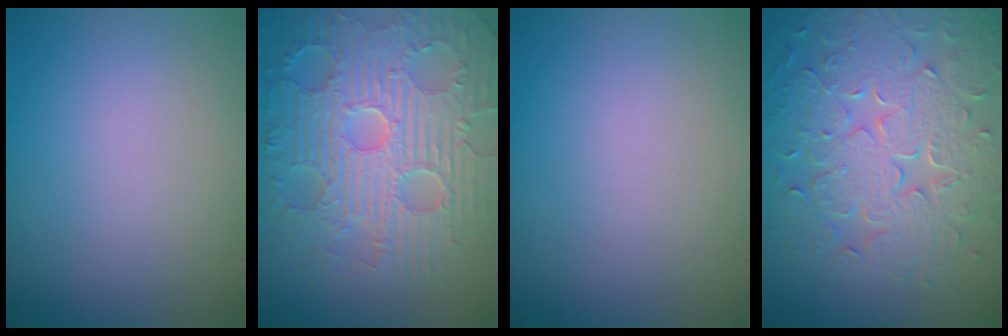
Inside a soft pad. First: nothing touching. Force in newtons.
{"total": 9.2, "press": 6.5, "slide": 6.5}
{"total": 0.0}
{"total": 8.8, "press": 6.1, "slide": 6.3}